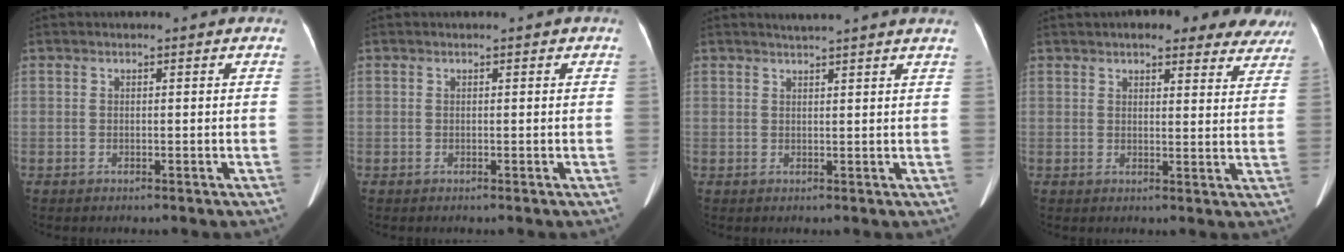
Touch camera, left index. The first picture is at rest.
{"total": 0.5, "force": [0.2, 0.2, 0.4], "torque": [-0.002, -0.008, -0.003]}
{"total": 6.1, "force": [5.5, -0.8, 2.5], "torque": [-0.032, 0.000, 0.053]}
{"total": 13.1, "force": [11.1, 3.8, 5.7], "torque": [-0.036, -0.007, 0.114]}